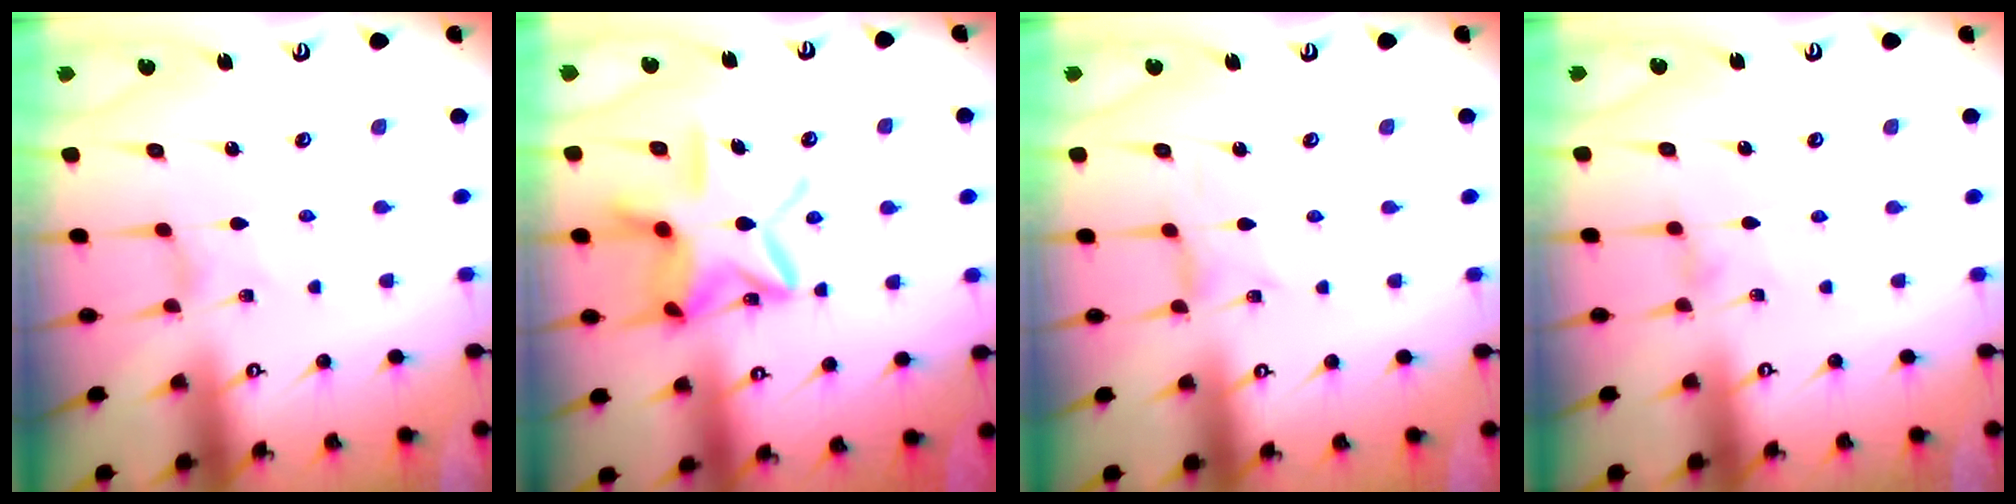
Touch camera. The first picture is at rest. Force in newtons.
{"total": 17.4, "press": 17.3, "slide": 1.4}
{"total": 0.0}
{"total": 0.9, "press": 0.9, "slide": 0.2}